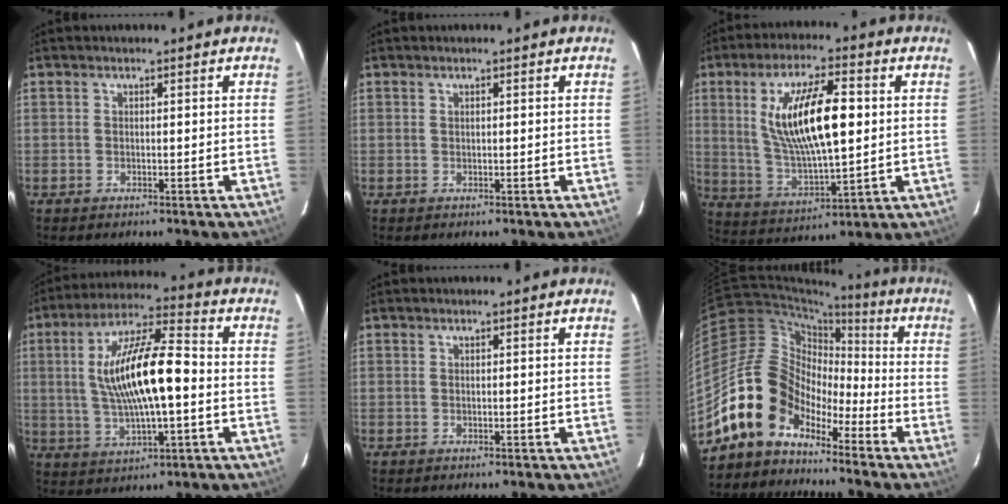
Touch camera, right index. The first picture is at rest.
{"total": 0.0}
{"total": 17.1, "force": [3.3, 5.5, 15.9], "torque": [-0.296, 0.004, 0.071]}
{"total": 16.5, "force": [-0.1, 4.7, 15.8], "torque": [-0.295, 0.014, 0.001]}
{"total": 0.0}
{"total": 12.3, "force": [-8.9, 7.7, 3.8], "torque": [-0.076, 0.036, -0.174]}